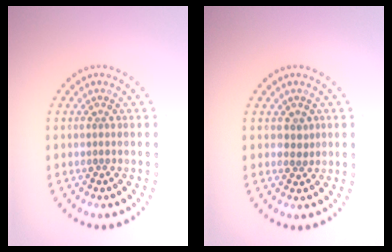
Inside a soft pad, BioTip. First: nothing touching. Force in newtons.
{"total": 0.8, "press": 0.6, "slide": 0.6}